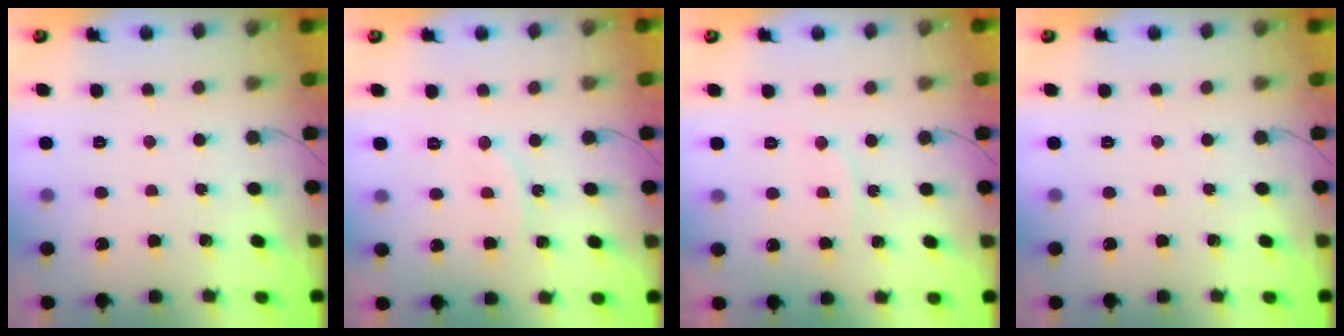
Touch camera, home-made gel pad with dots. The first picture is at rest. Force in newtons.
{"total": 6.0, "press": 6.0, "slide": 0.2}
{"total": 5.8, "press": 5.7, "slide": 0.6}
{"total": 0.0}